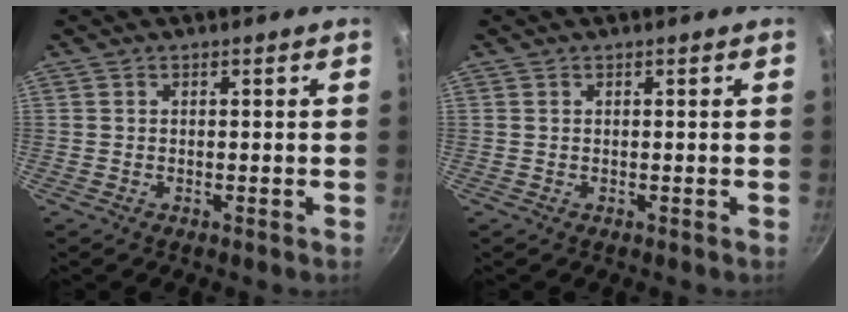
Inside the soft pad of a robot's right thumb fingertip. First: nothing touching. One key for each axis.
{"total": 0.0}